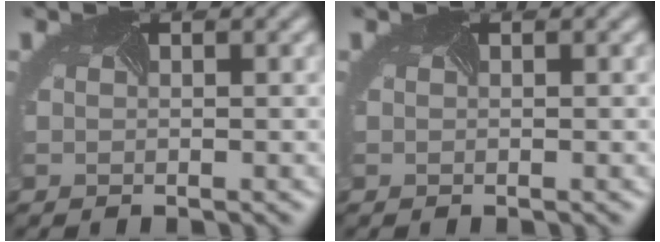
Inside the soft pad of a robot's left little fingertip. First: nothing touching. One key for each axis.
{"total": 0.0}